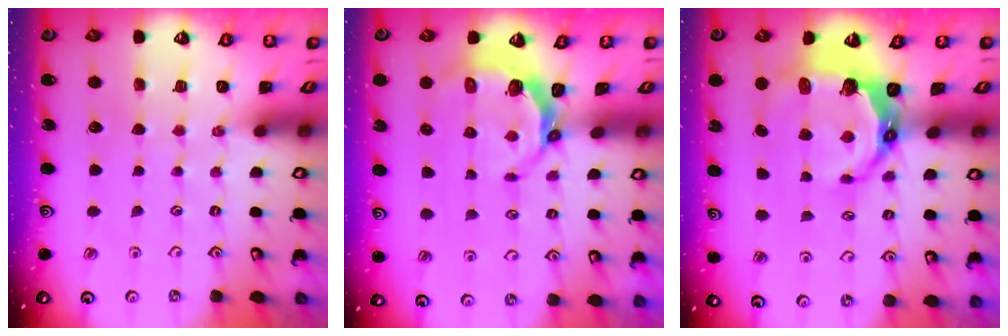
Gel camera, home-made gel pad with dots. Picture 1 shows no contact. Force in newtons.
{"total": 4.5, "press": 3.2, "slide": 3.2}
{"total": 9.2, "press": 7.5, "slide": 5.2}